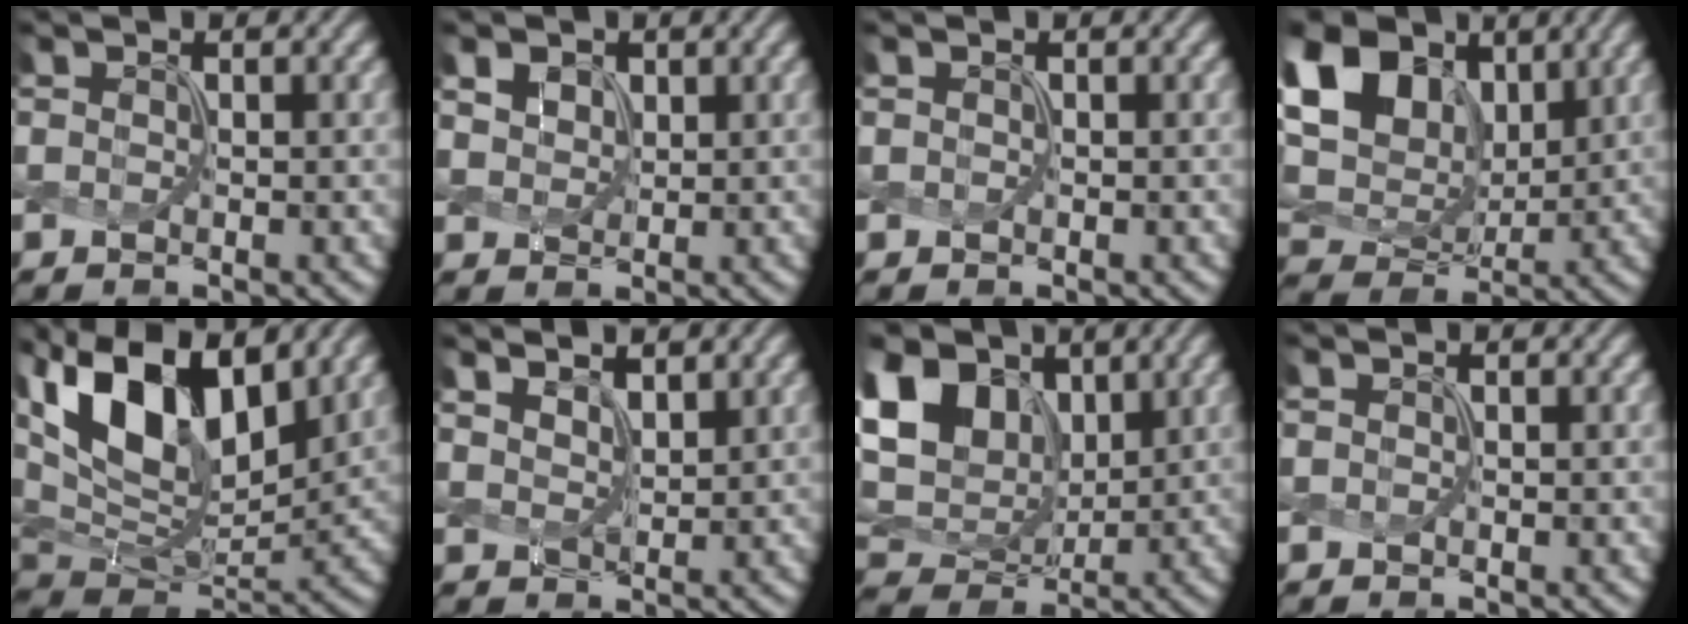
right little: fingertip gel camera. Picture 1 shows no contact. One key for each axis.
{"total": 1.4, "fx": 0.8, "fy": 1.1, "fz": 0.4, "tx": -0.020, "ty": -0.002, "tz": 0.023}
{"total": 0.0}
{"total": 12.3, "fx": 5.0, "fy": 8.3, "fz": 7.5, "tx": -0.179, "ty": 0.029, "tz": 0.082}
{"total": 14.3, "fx": 6.1, "fy": 7.6, "fz": 10.4, "tx": -0.210, "ty": 0.016, "tz": 0.113}
{"total": 3.6, "fx": 2.8, "fy": 1.3, "fz": 1.9, "tx": -0.027, "ty": 0.015, "tz": 0.034}
{"total": 10.9, "fx": 4.2, "fy": 7.6, "fz": 6.6, "tx": -0.167, "ty": 0.025, "tz": 0.074}
{"total": 0.0}